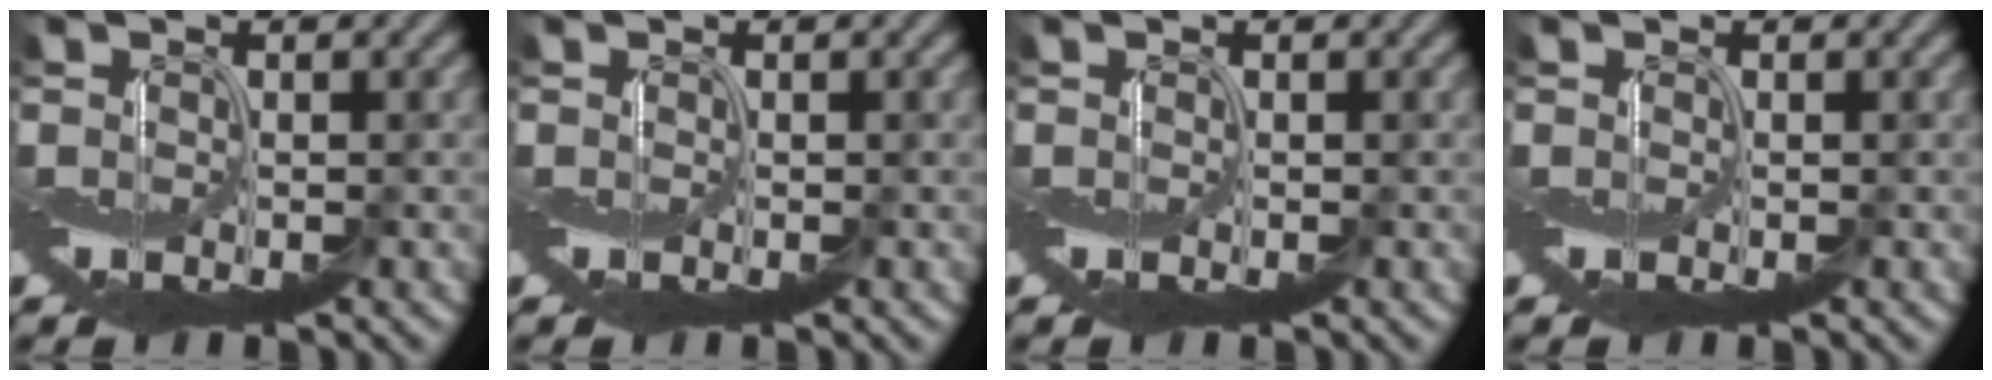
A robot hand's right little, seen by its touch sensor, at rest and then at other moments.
{"total": 0.0}
{"total": 0.0}
{"total": 0.0}